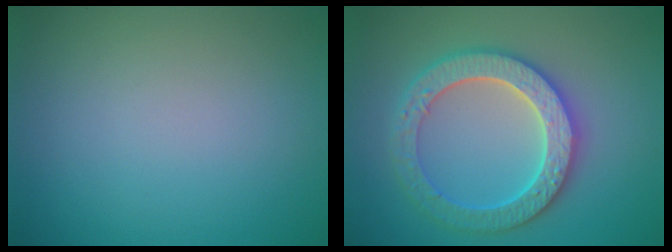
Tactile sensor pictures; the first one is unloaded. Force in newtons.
{"total": 6.1, "press": 6.0, "slide": 1.3}